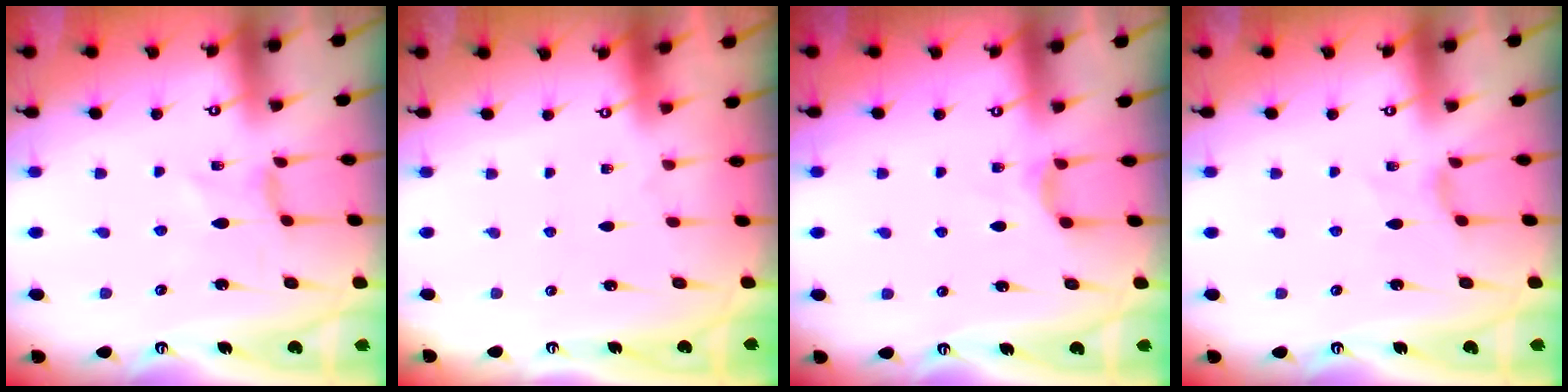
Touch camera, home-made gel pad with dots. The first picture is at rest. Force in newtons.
{"total": 0.0}
{"total": 3.1, "press": 3.1, "slide": 0.5}
{"total": 1.5, "press": 1.4, "slide": 0.4}